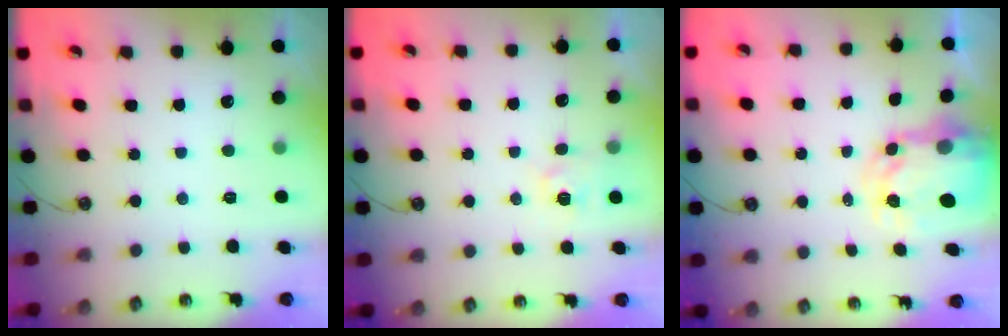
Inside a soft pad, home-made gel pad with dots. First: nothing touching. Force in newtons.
{"total": 3.5, "press": 3.4, "slide": 0.4}
{"total": 6.0, "press": 5.9, "slide": 0.5}